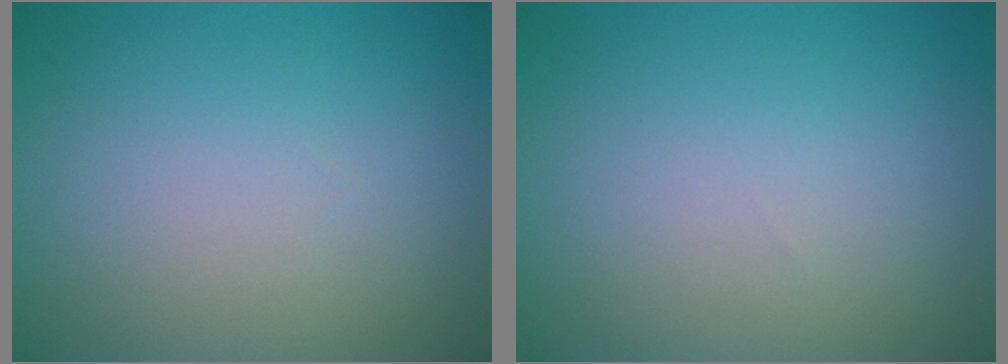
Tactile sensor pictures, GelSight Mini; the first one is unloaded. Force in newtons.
{"total": 0.0}